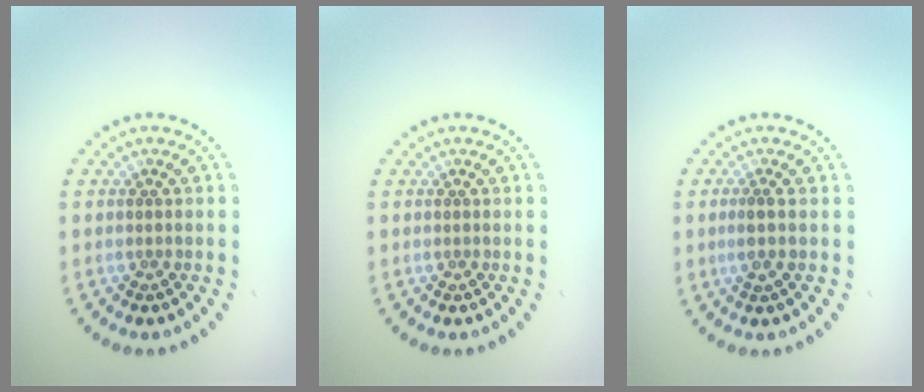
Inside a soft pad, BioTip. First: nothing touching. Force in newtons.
{"total": 0.0}
{"total": 1.0, "press": 0.6, "slide": 0.8}